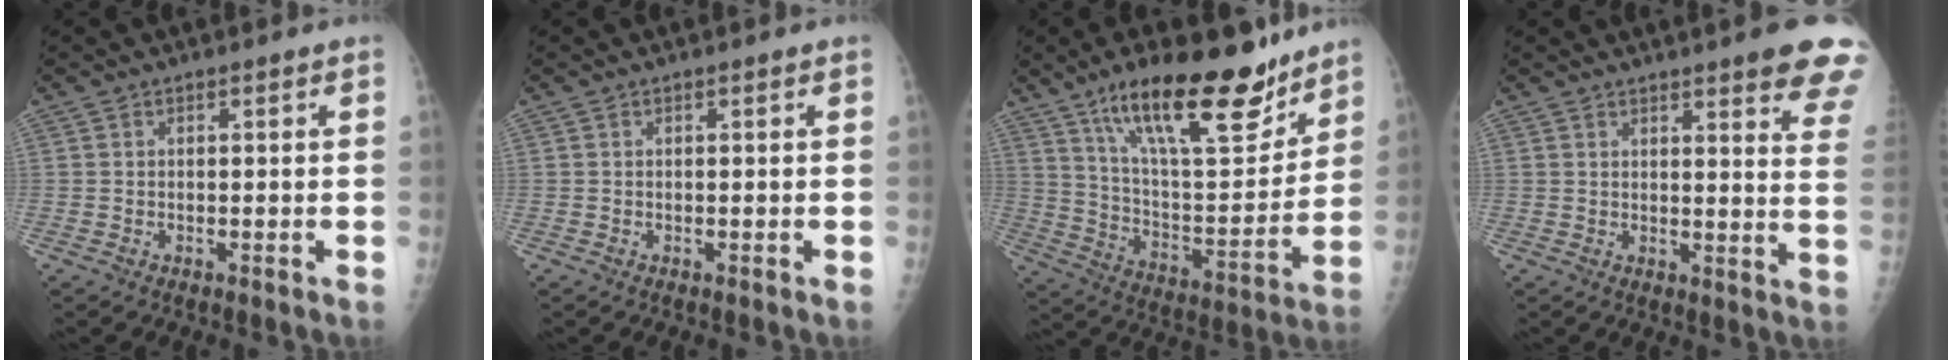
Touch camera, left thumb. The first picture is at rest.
{"total": 0.0}
{"total": 23.6, "force": [16.0, 7.6, 15.7], "torque": [-0.215, -0.074, 0.268]}
{"total": 13.2, "force": [9.3, 2.2, 9.1], "torque": [-0.078, -0.045, 0.094]}